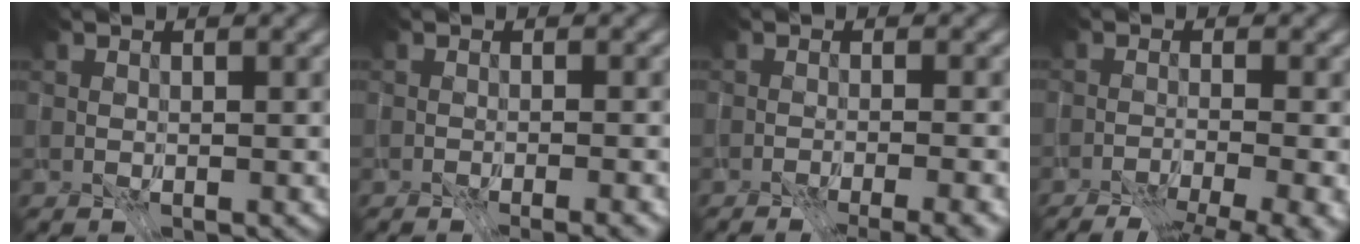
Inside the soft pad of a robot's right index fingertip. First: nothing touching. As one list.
[{"total": 2.9, "force": [-2.4, 0.4, 1.7], "torque": [-0.006, -0.013, -0.042]}, {"total": 6.6, "force": [-4.9, 1.9, 4.1], "torque": [-0.041, -0.014, -0.065]}, {"total": 10.5, "force": [-8.2, 2.2, 6.3], "torque": [-0.071, -0.019, -0.081]}]